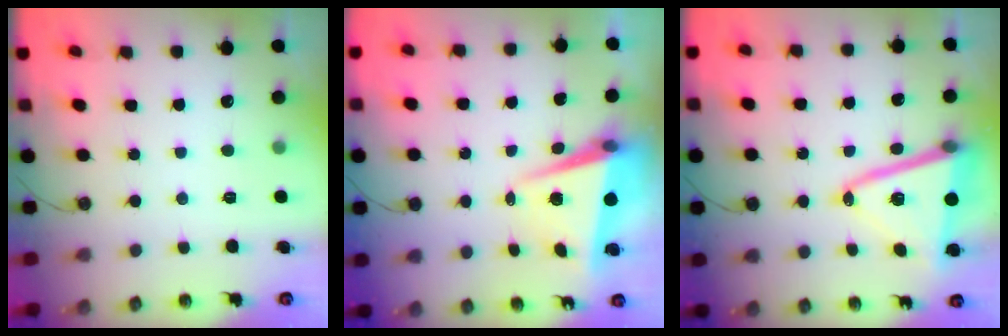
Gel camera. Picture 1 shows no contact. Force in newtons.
{"total": 6.7, "press": 6.4, "slide": 1.8}
{"total": 16.9, "press": 16.7, "slide": 2.4}